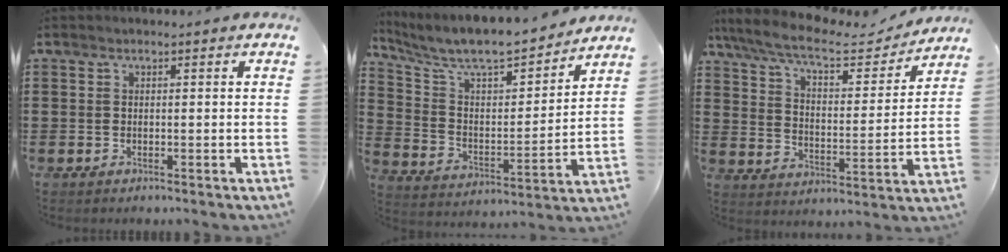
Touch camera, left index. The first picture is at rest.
{"total": 8.6, "force": [7.7, 1.5, 3.5], "torque": [-0.105, -0.055, 0.129]}
{"total": 9.3, "force": [7.6, 1.8, 4.9], "torque": [-0.126, -0.034, 0.131]}